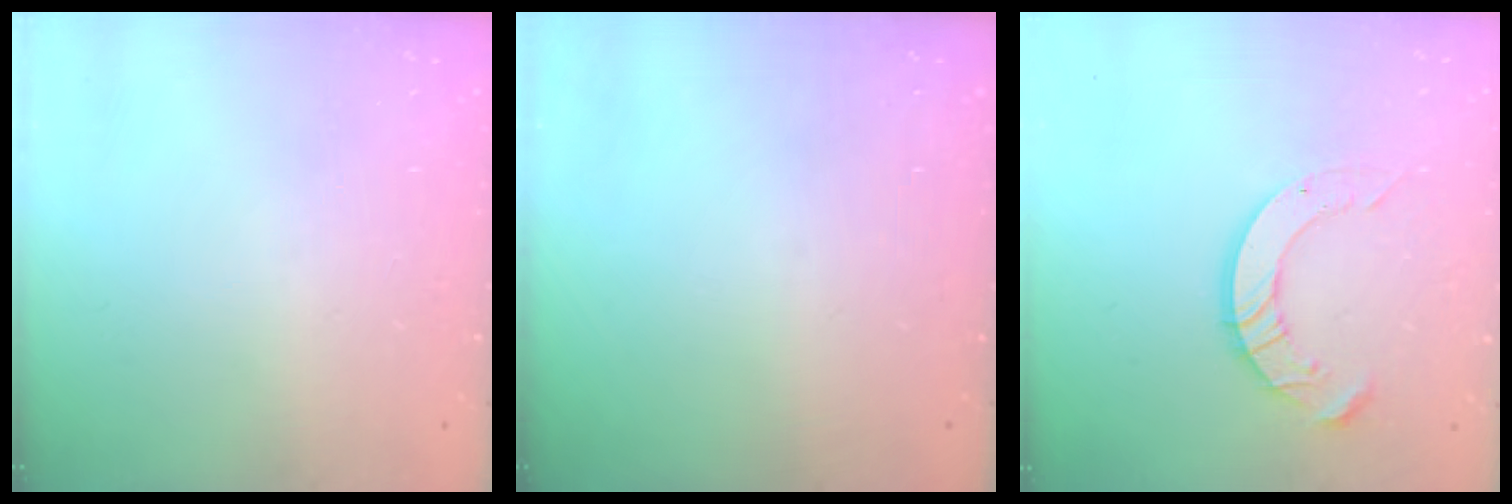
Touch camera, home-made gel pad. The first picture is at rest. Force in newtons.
{"total": 0.0}
{"total": 8.3, "press": 8.3, "slide": 0.8}